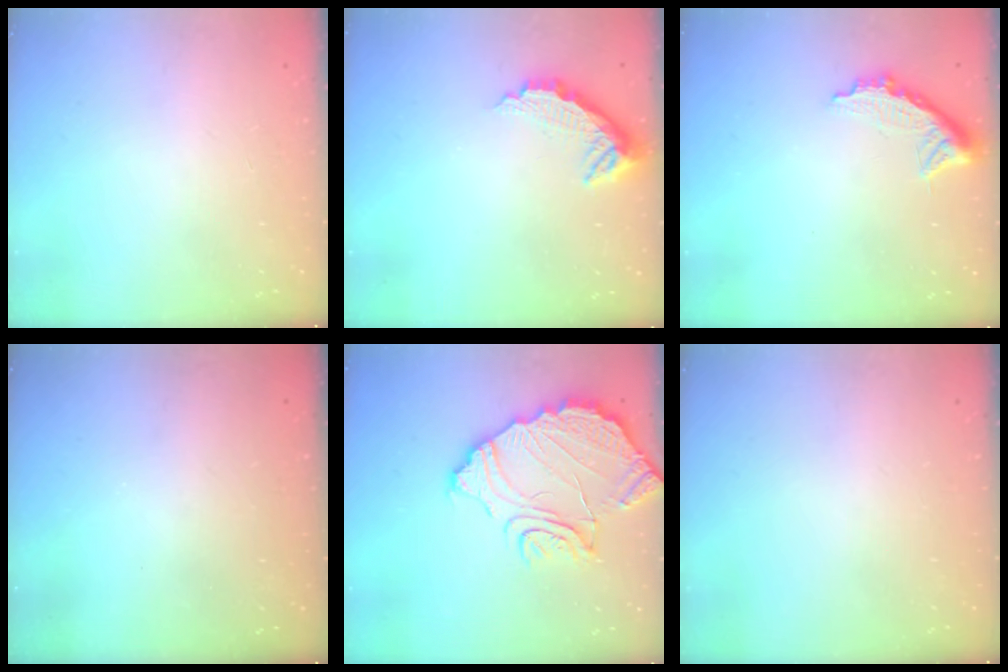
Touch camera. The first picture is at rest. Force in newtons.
{"total": 10.0, "press": 10.0, "slide": 0.6}
{"total": 9.5, "press": 9.5, "slide": 0.5}
{"total": 3.0, "press": 3.0, "slide": 0.3}
{"total": 15.5, "press": 15.4, "slide": 1.4}
{"total": 0.0}